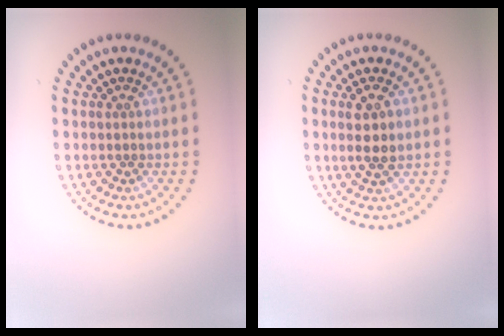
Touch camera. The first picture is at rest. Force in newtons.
{"total": 2.6, "press": 2.4, "slide": 1.0}